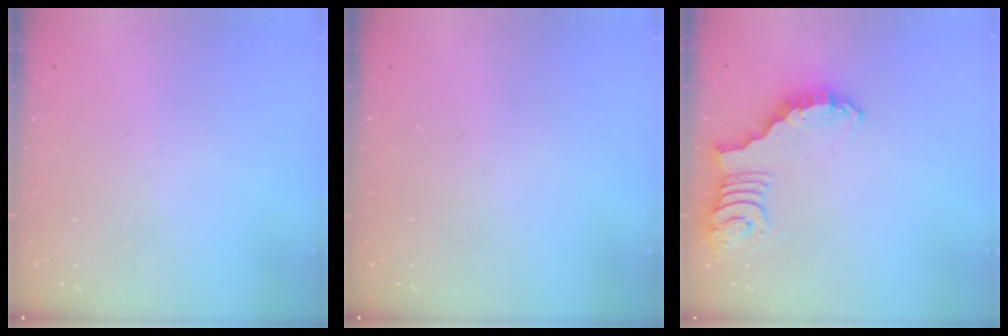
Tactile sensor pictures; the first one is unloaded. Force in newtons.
{"total": 0.0}
{"total": 2.7, "press": 2.7, "slide": 0.5}